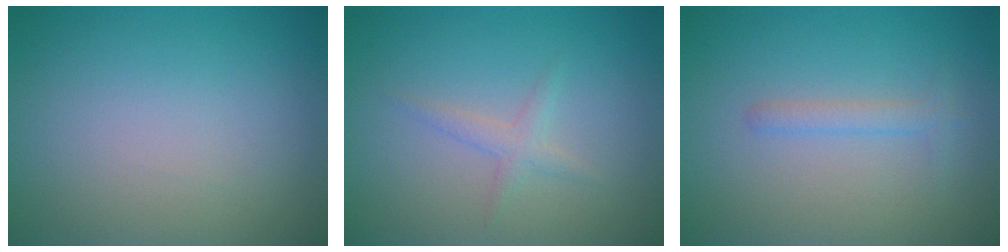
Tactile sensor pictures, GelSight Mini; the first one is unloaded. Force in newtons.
{"total": 1.3, "press": 1.3, "slide": 0.1}
{"total": 1.3, "press": 1.3, "slide": 0.1}